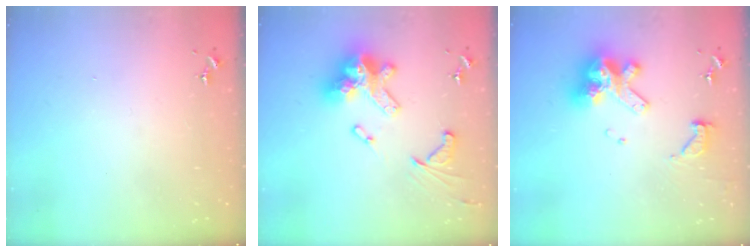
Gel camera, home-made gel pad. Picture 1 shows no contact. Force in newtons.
{"total": 20.8, "press": 20.7, "slide": 2.2}
{"total": 14.7, "press": 14.7, "slide": 1.6}